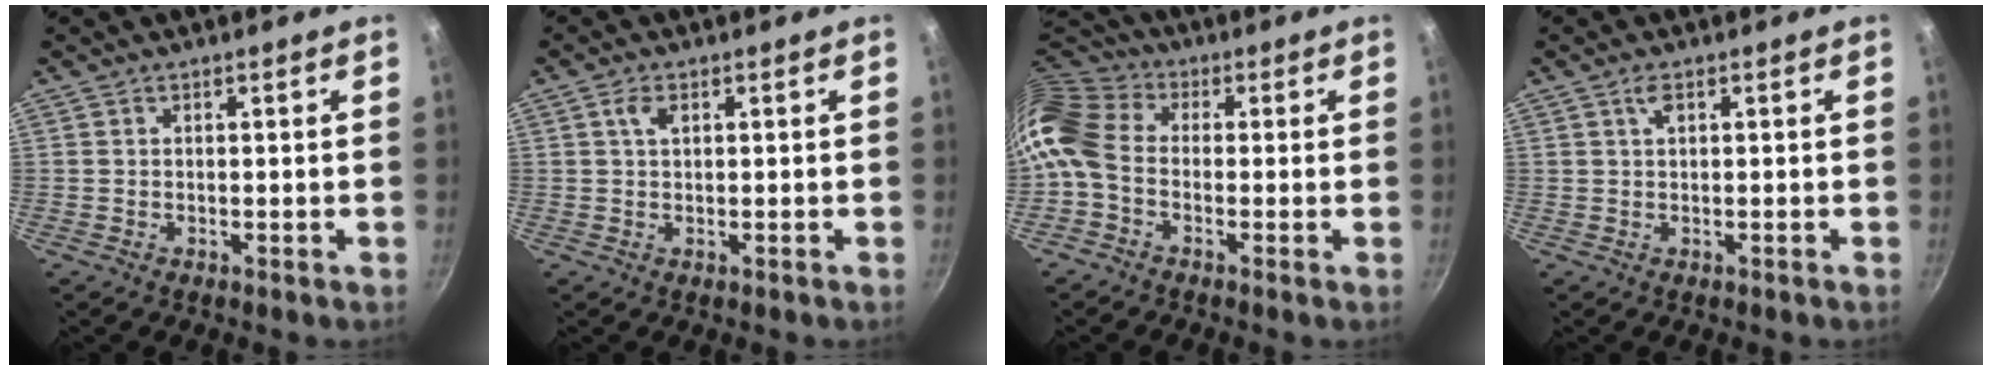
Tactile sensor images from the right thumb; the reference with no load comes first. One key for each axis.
{"total": 2.1, "fx": 0.7, "fy": 1.1, "fz": 1.6, "tx": -0.028, "ty": -0.001, "tz": 0.010}
{"total": 9.7, "fx": -2.0, "fy": 6.9, "fz": 6.5, "tx": -0.122, "ty": 0.032, "tz": -0.060}
{"total": 1.4, "fx": 0.4, "fy": 0.4, "fz": 1.3, "tx": -0.025, "ty": 0.003, "tz": 0.007}